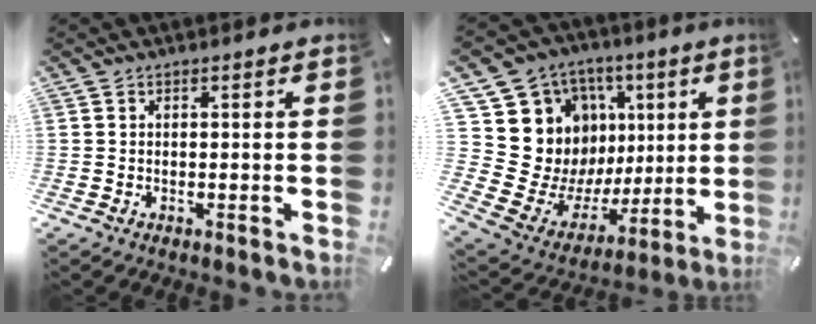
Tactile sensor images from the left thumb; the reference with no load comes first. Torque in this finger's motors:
{"motor_torque": [1.96, 1.78, 0.48, -0.03, 0.06]}